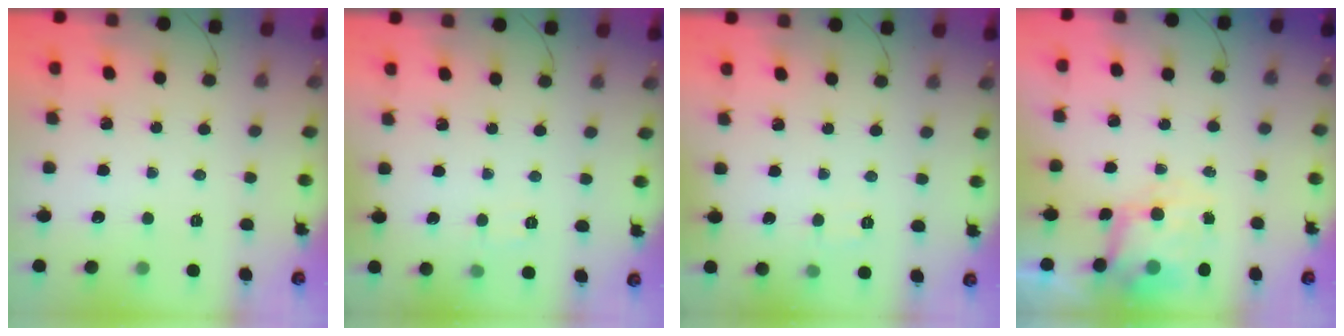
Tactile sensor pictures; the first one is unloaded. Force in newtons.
{"total": 2.6, "press": 2.3, "slide": 1.2}
{"total": 2.6, "press": 2.3, "slide": 1.2}
{"total": 8.1, "press": 8.0, "slide": 1.7}